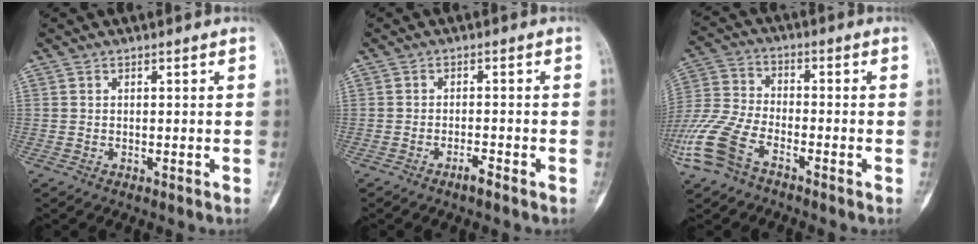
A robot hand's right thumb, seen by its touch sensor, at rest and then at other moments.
{"total": 2.0, "force": [-1.5, 0.2, 1.3], "torque": [-0.024, 0.006, -0.028]}
{"total": 12.5, "force": [-6.8, 6.5, 8.2], "torque": [-0.187, 0.022, -0.145]}